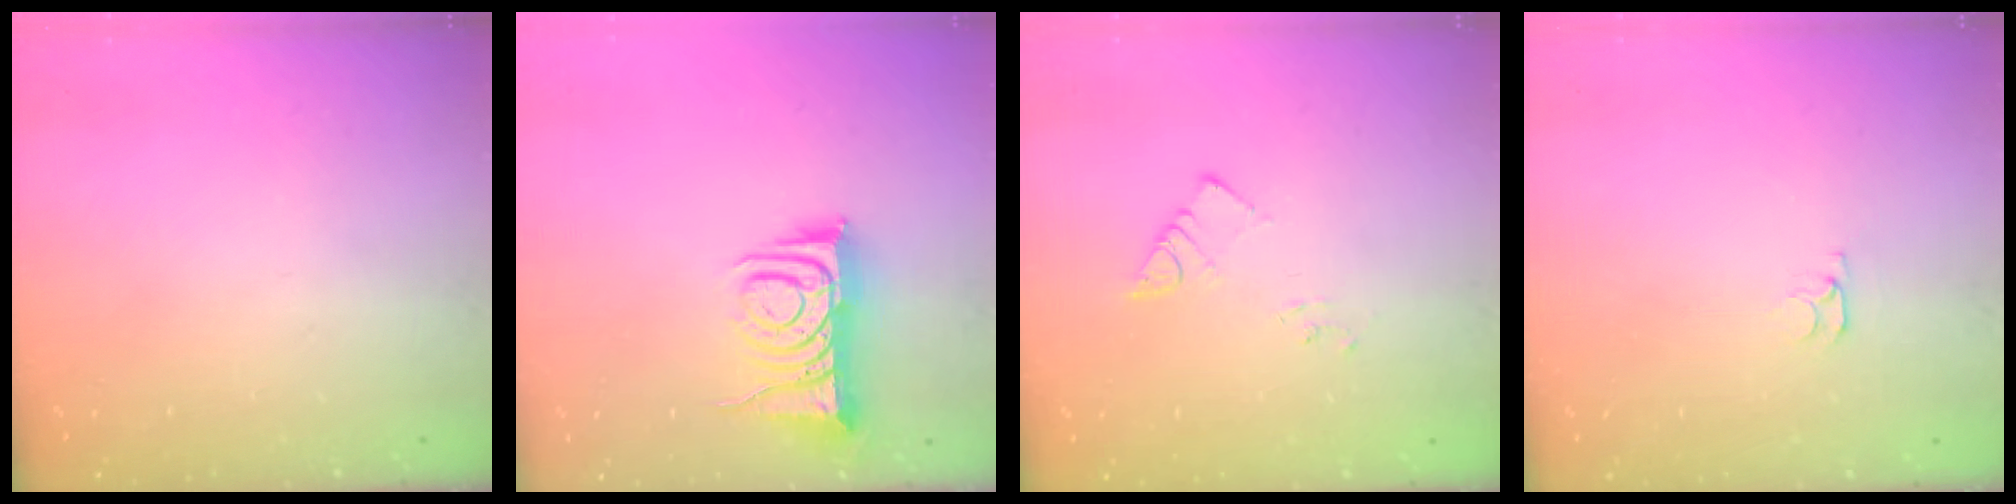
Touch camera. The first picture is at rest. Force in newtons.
{"total": 8.4, "press": 8.3, "slide": 1.3}
{"total": 3.3, "press": 3.3, "slide": 0.4}
{"total": 3.4, "press": 3.3, "slide": 0.4}